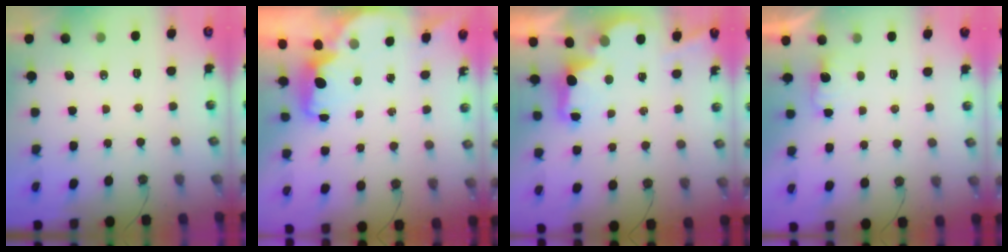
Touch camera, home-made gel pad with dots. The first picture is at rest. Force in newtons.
{"total": 2.3, "press": 2.2, "slide": 0.6}
{"total": 2.7, "press": 2.6, "slide": 0.8}
{"total": 1.8, "press": 1.6, "slide": 0.9}